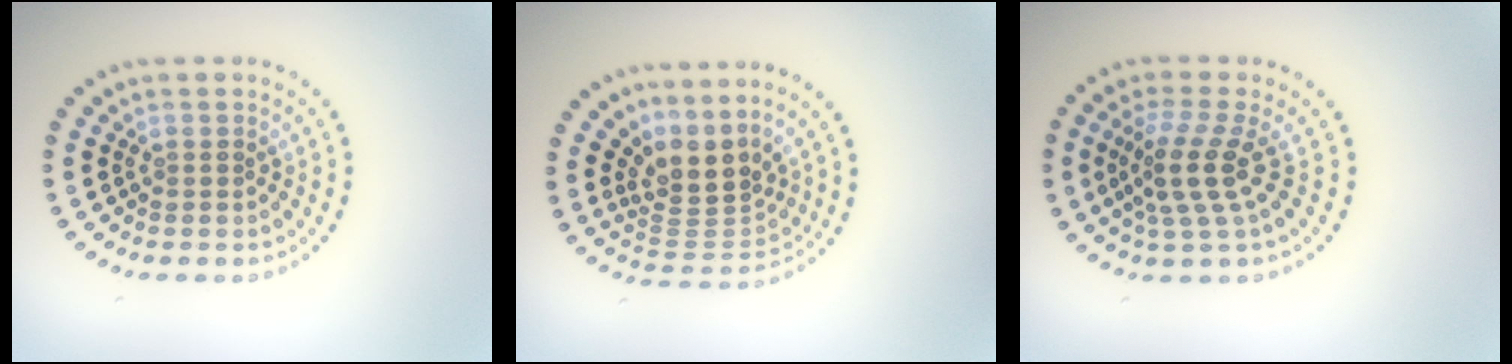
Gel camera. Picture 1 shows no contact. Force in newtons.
{"total": 3.9, "press": 2.6, "slide": 2.9}
{"total": 3.8, "press": 2.8, "slide": 2.6}